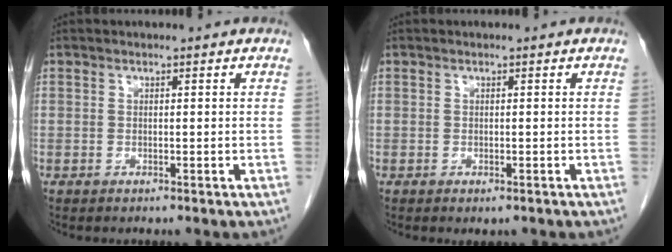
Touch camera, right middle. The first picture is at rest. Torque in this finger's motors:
{"motor_torque": [0.03, -0.01, 0.01, 0.00]}